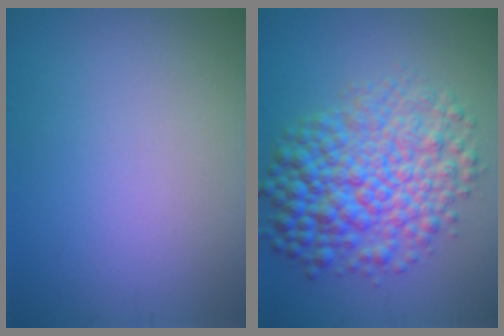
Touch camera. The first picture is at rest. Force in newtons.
{"total": 8.6, "press": 8.6, "slide": 0.1}